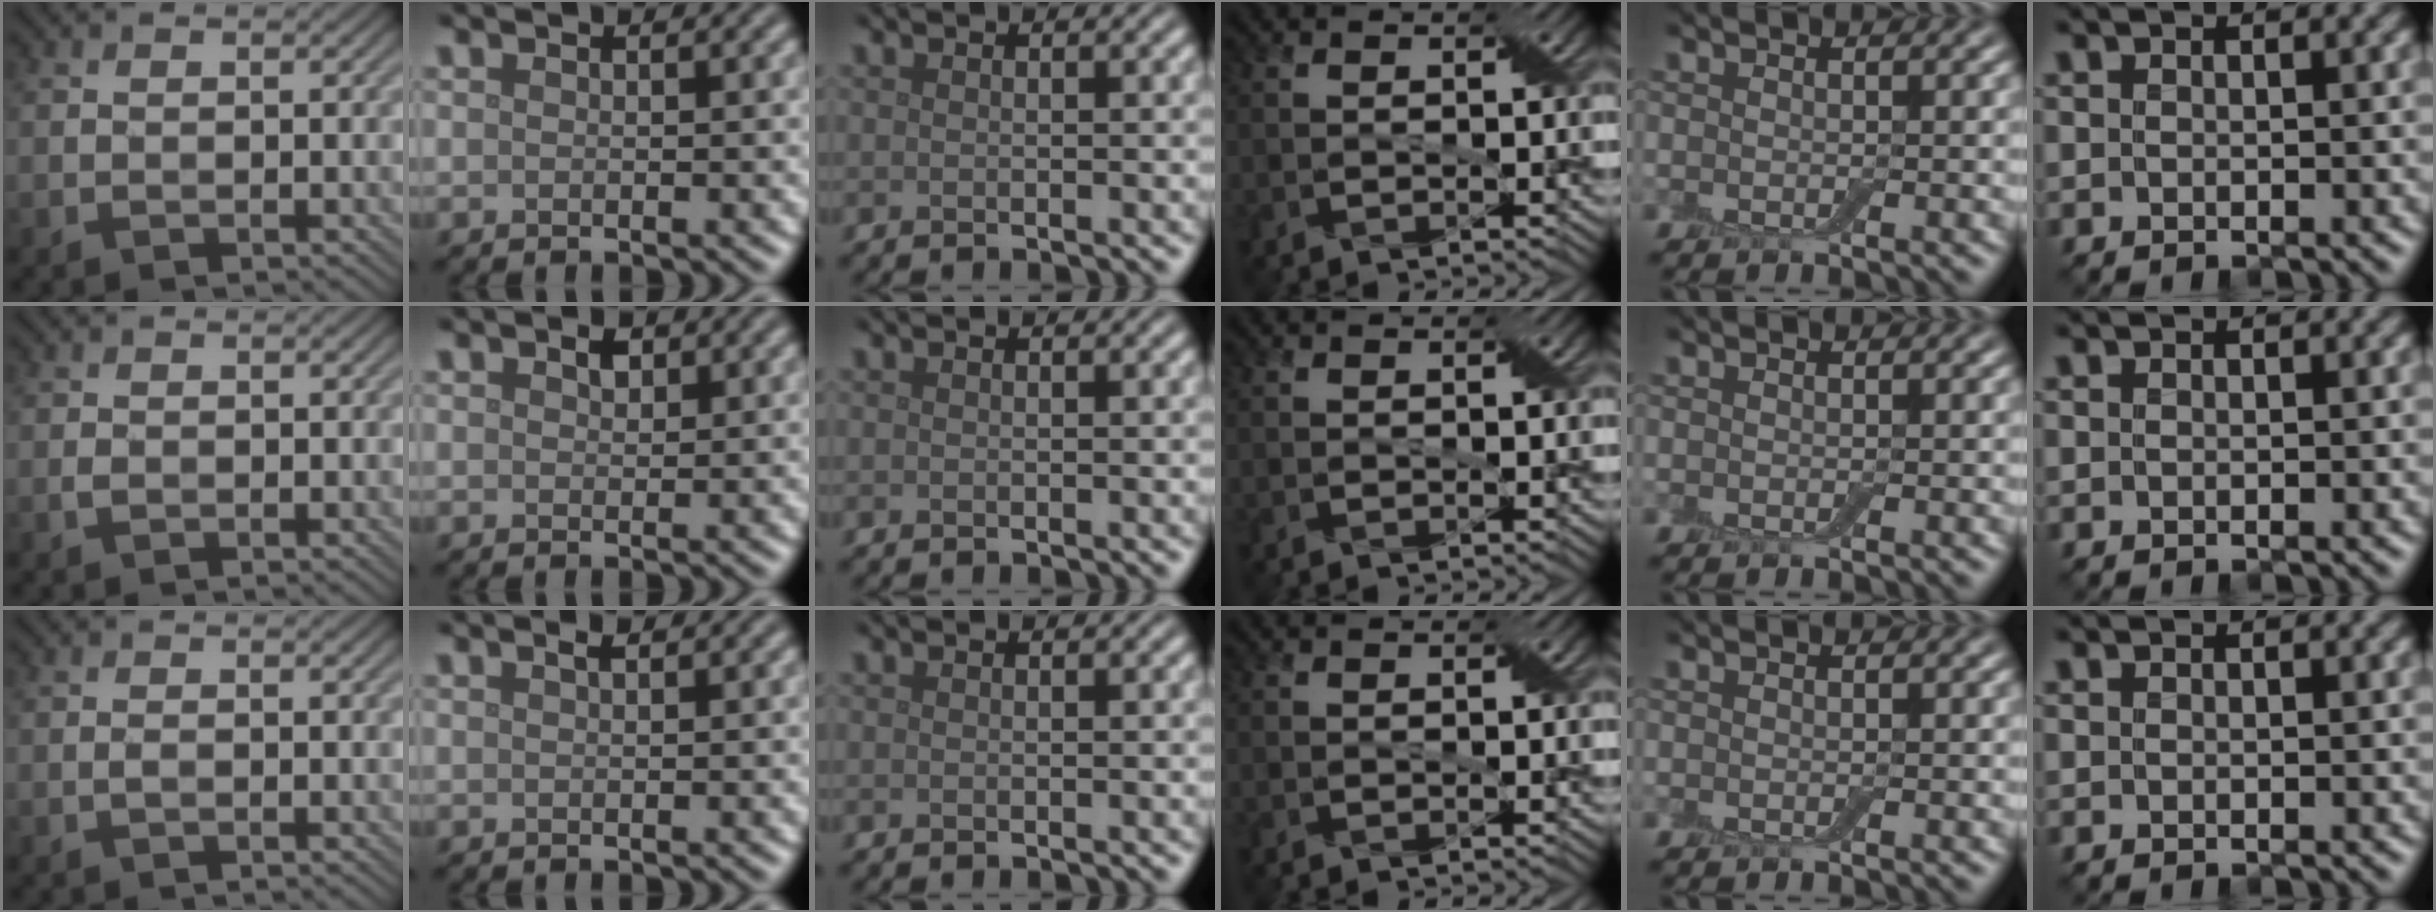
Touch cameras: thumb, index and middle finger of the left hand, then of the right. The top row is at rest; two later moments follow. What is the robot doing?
{"motion": "shake", "object": "box of matches"}